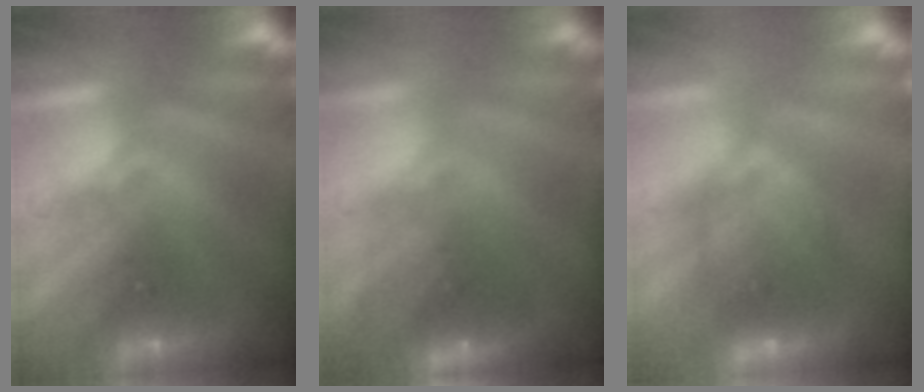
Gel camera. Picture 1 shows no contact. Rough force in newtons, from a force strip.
{"total": 2.8}
{"total": 6.5}